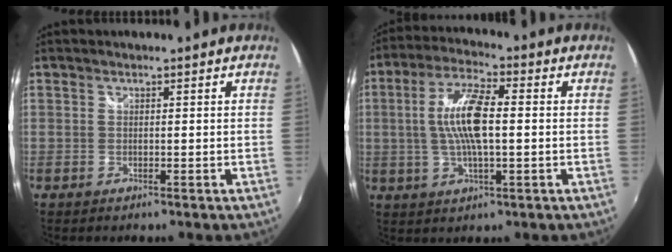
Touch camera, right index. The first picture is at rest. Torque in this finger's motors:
{"motor_torque": [1.06, 0.41, 0.75, 0.21]}